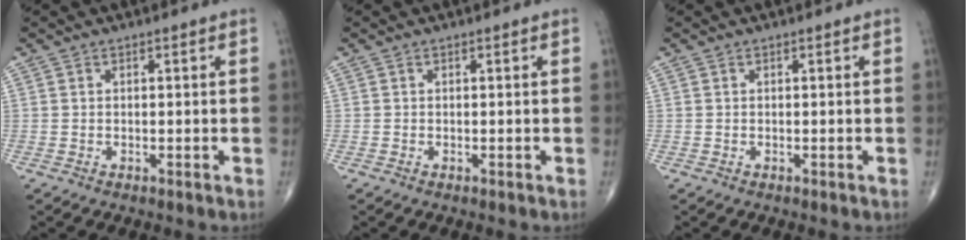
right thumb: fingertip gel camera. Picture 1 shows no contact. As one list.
[{"total": 0.0}, {"total": 0.0}]